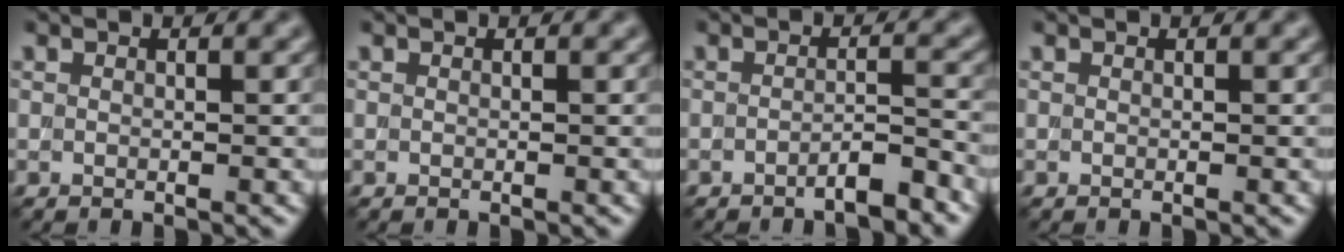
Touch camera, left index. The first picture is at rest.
{"total": 0.0}
{"total": 2.5, "force": [-1.7, 0.4, 1.8], "torque": [-0.022, 0.008, -0.033]}
{"total": 0.0}